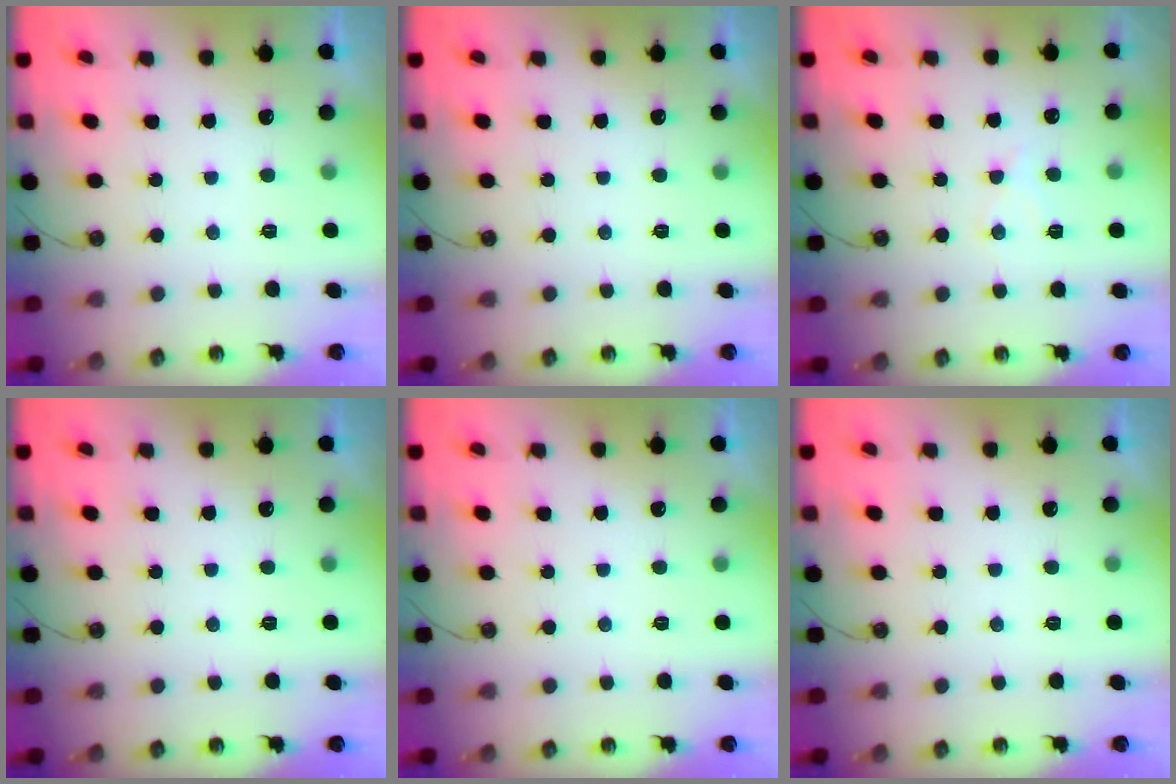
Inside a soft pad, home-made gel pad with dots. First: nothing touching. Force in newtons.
{"total": 0.0}
{"total": 6.6, "press": 6.5, "slide": 0.8}
{"total": 0.0}
{"total": 0.0}
{"total": 0.0}